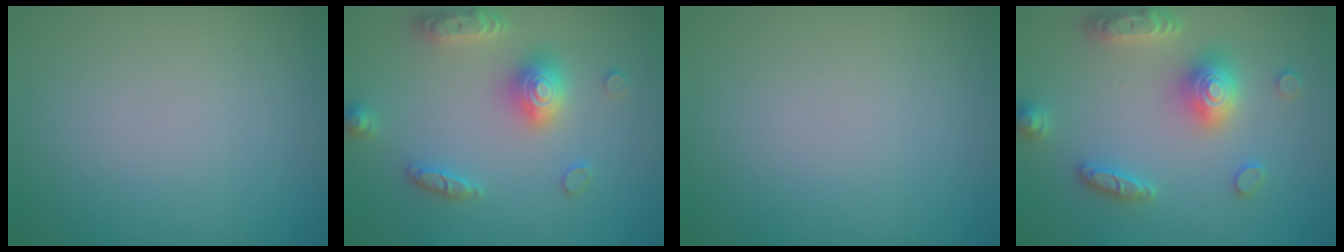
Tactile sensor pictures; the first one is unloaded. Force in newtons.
{"total": 4.9, "press": 4.8, "slide": 0.8}
{"total": 0.0}
{"total": 5.4, "press": 5.3, "slide": 0.9}